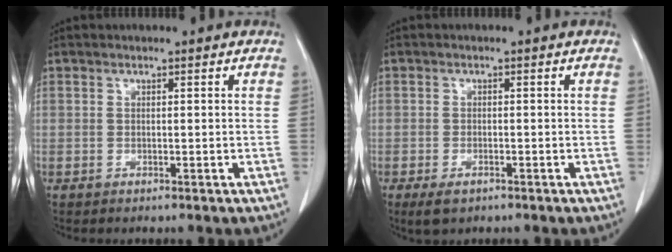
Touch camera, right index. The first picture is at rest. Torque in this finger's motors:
{"motor_torque": [0.30, -0.23, 0.13, 0.03]}